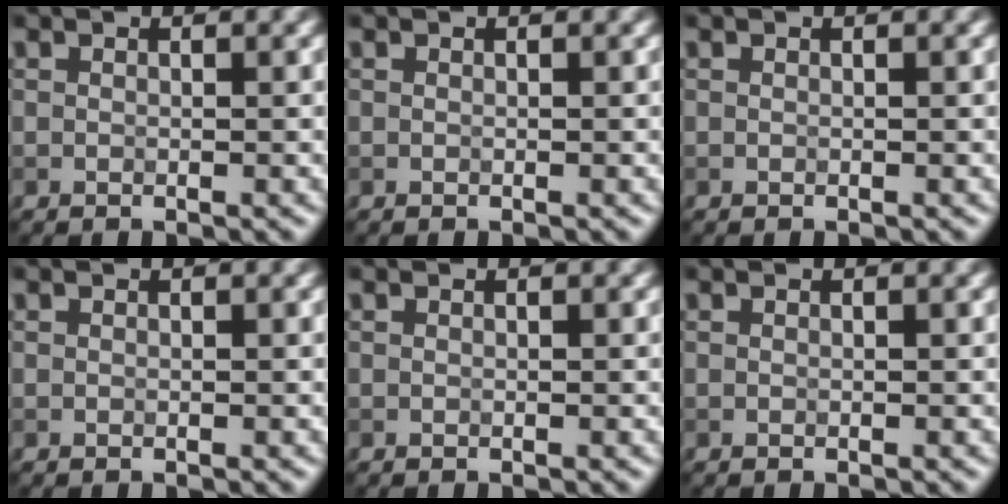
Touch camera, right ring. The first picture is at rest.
{"total": 0.0}
{"total": 0.0}
{"total": 0.0}
{"total": 0.0}
{"total": 0.0}